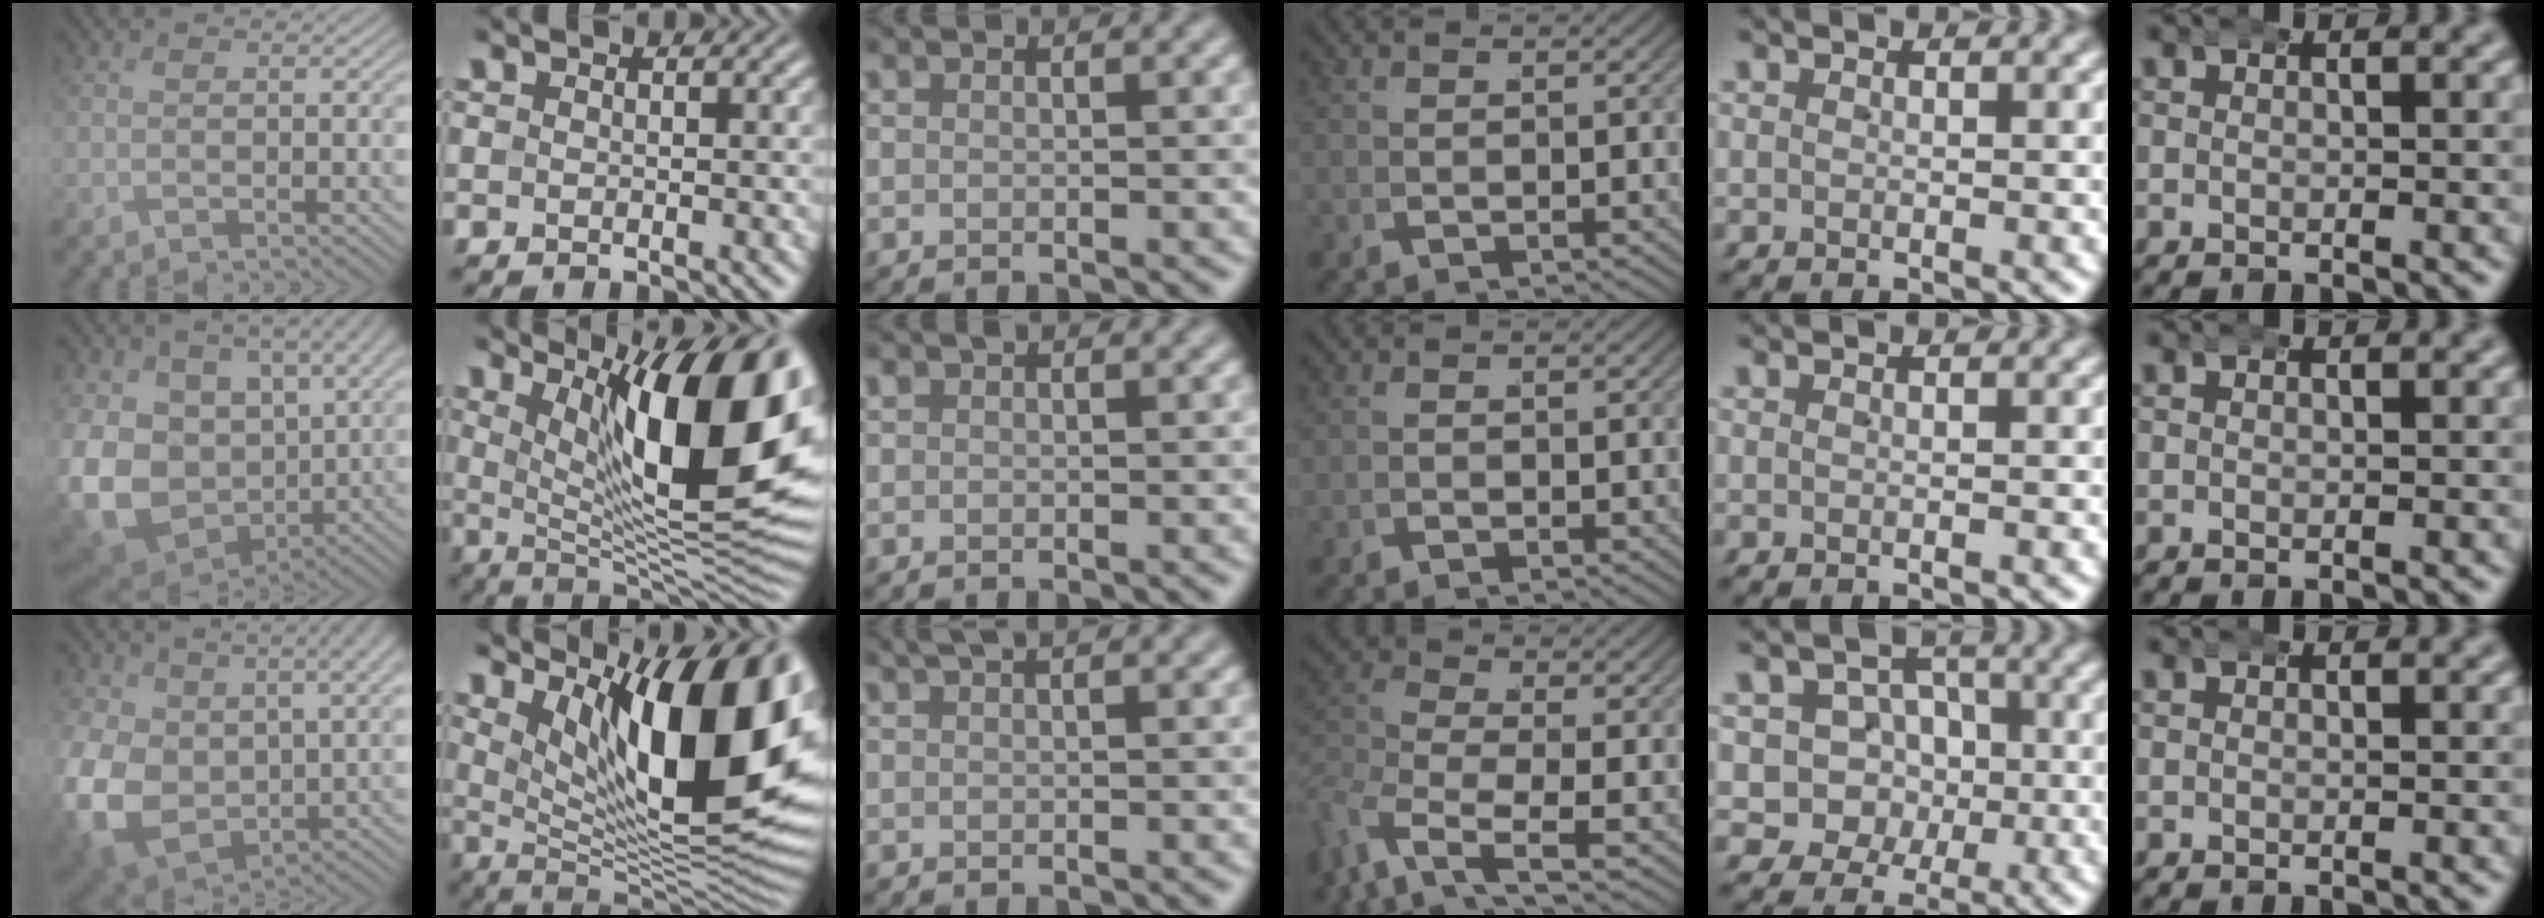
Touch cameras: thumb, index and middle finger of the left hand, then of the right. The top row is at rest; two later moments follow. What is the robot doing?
{"motion": "wrap", "object": "aluminum foil"}